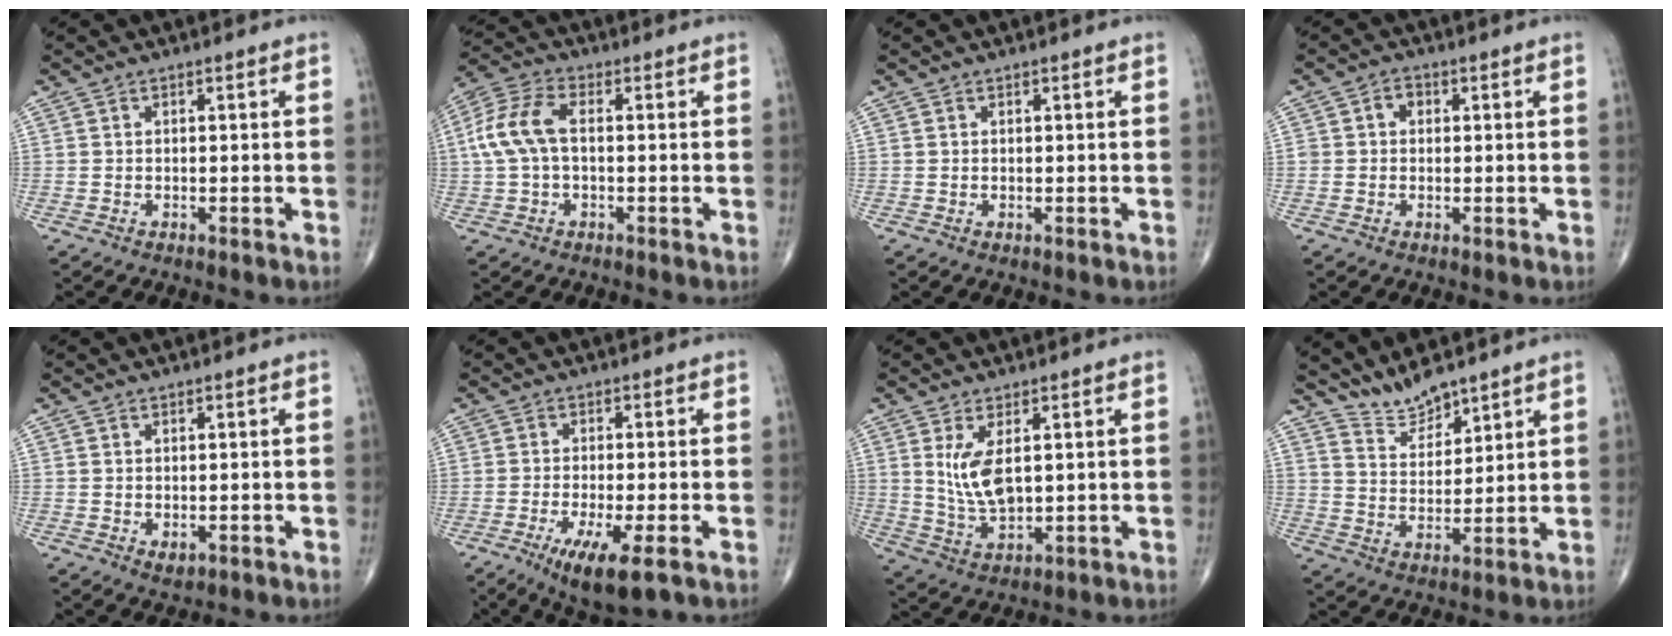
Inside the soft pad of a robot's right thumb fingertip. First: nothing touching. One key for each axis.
{"total": 9.1, "fx": 0.5, "fy": 5.1, "fz": 7.6, "tx": -0.178, "ty": 0.029, "tz": 0.006}
{"total": 0.0}
{"total": 2.5, "fx": 0.4, "fy": 2.1, "fz": 1.3, "tx": -0.007, "ty": 0.008, "tz": 0.003}
{"total": 1.5, "fx": -0.1, "fy": 1.0, "fz": 1.1, "tx": -0.011, "ty": -0.003, "tz": 0.005}
{"total": 8.5, "fx": -4.0, "fy": 1.8, "fz": 7.3, "tx": -0.126, "ty": -0.017, "tz": -0.062}
{"total": 7.5, "fx": 2.0, "fy": 3.3, "fz": 6.5, "tx": -0.123, "ty": -0.020, "tz": 0.052}
{"total": 6.5, "fx": 6.1, "fy": 1.6, "fz": 1.8, "tx": -0.020, "ty": -0.044, "tz": 0.125}